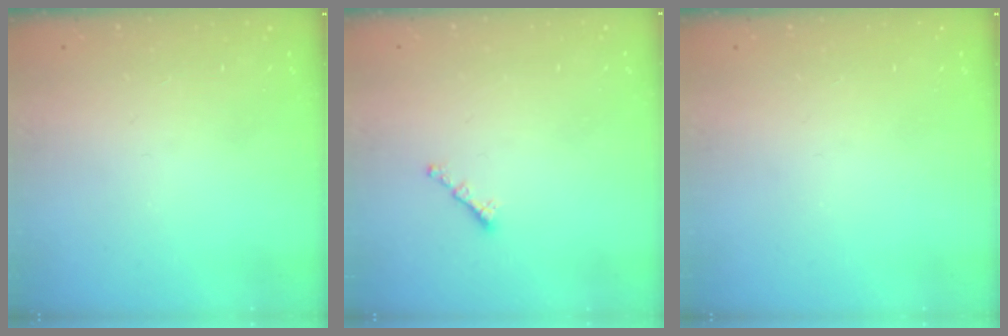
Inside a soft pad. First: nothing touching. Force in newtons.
{"total": 0.7, "press": 0.6, "slide": 0.4}
{"total": 0.0}